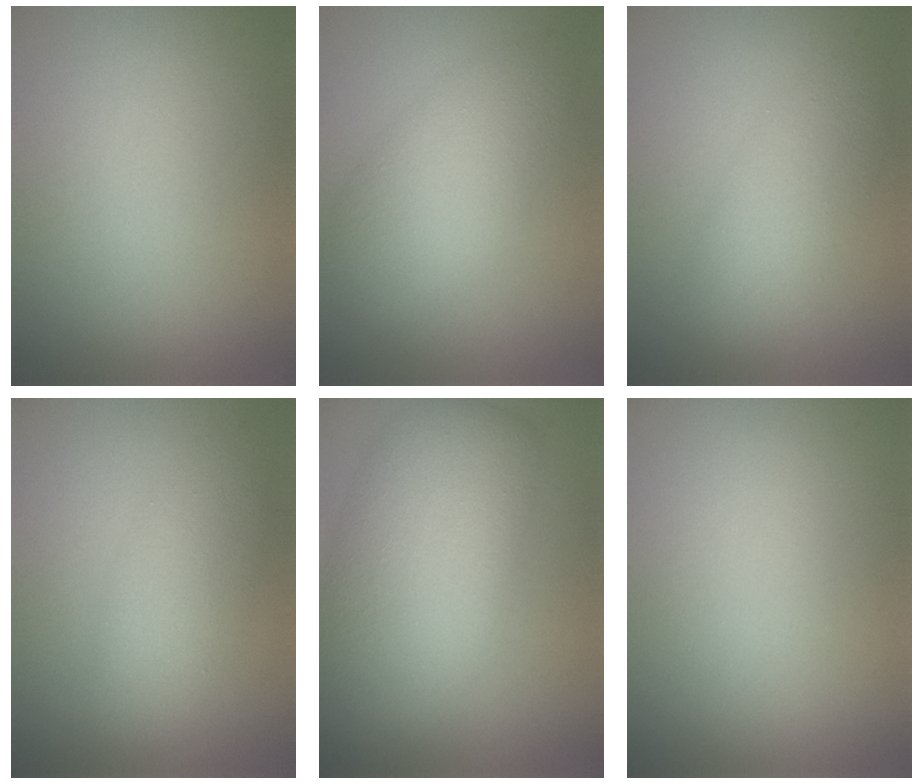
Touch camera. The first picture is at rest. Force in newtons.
{"total": 5.0, "press": 5.0, "slide": 0.1}
{"total": 3.8, "press": 3.8, "slide": 0.0}
{"total": 3.9, "press": 3.9, "slide": 0.1}
{"total": 9.6, "press": 9.6, "slide": 0.5}
{"total": 0.0}